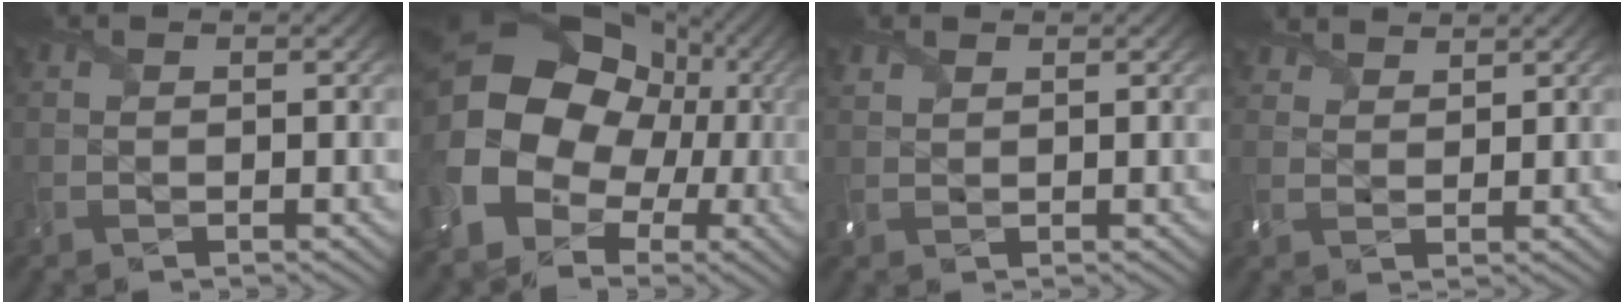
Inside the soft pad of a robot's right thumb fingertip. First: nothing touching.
{"total": 20.2, "force": [1.6, 17.1, 10.5], "torque": [-0.237, -0.018, 0.016]}
{"total": 1.5, "force": [1.2, 0.7, 0.6], "torque": [-0.021, 0.004, 0.028]}
{"total": 3.7, "force": [3.3, 1.3, 1.1], "torque": [-0.033, 0.004, 0.064]}